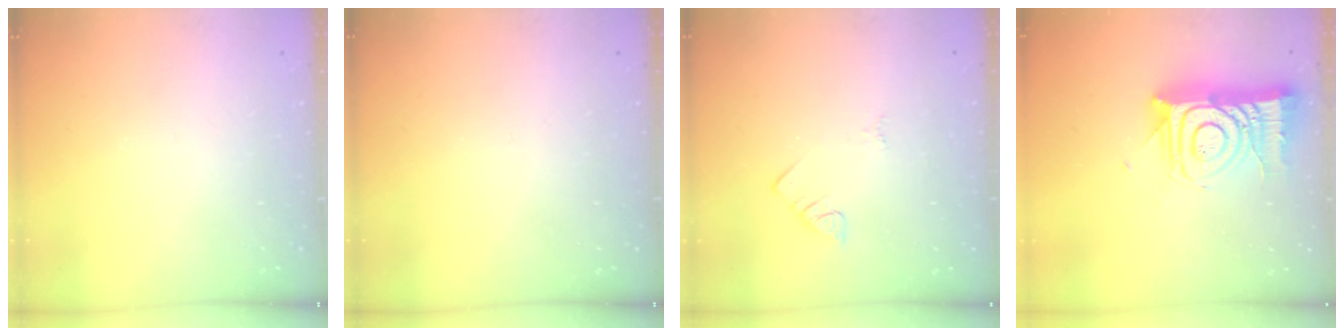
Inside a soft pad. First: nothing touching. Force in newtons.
{"total": 0.0}
{"total": 2.0, "press": 2.0, "slide": 0.4}
{"total": 16.7, "press": 16.6, "slide": 1.4}